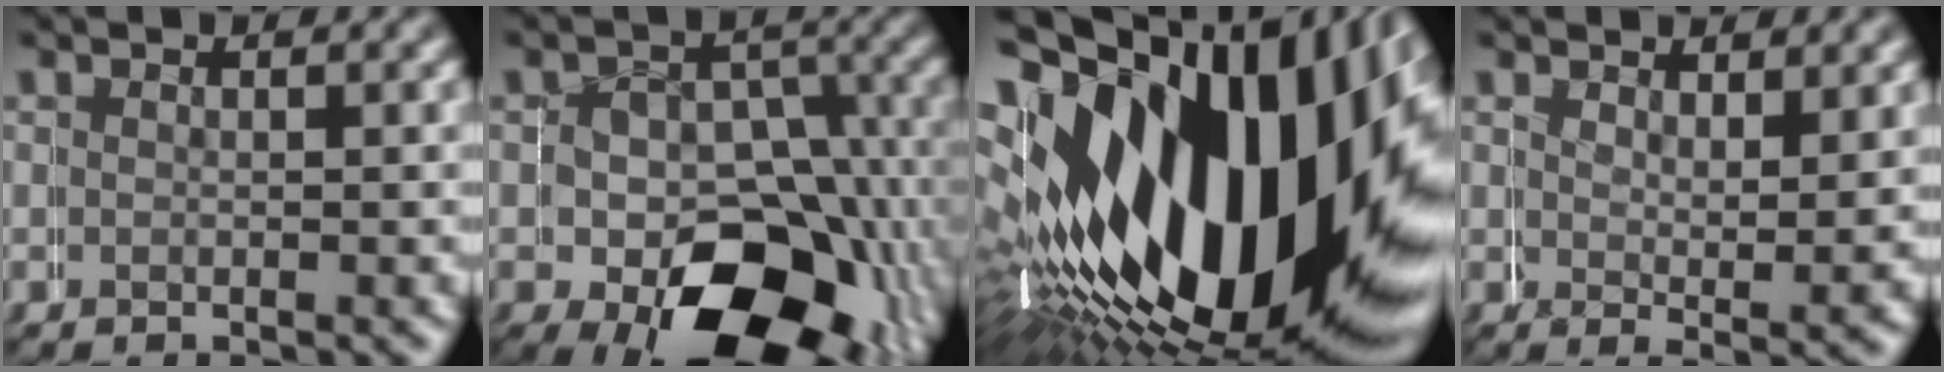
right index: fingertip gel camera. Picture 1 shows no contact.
{"total": 13.2, "force": [-5.3, 9.1, 7.9], "torque": [-0.122, -0.061, -0.056]}
{"total": 27.2, "force": [-0.7, 16.5, 21.6], "torque": [-0.327, 0.009, -0.011]}
{"total": 2.7, "force": [1.4, 0.8, 2.2], "torque": [-0.038, -0.020, 0.026]}